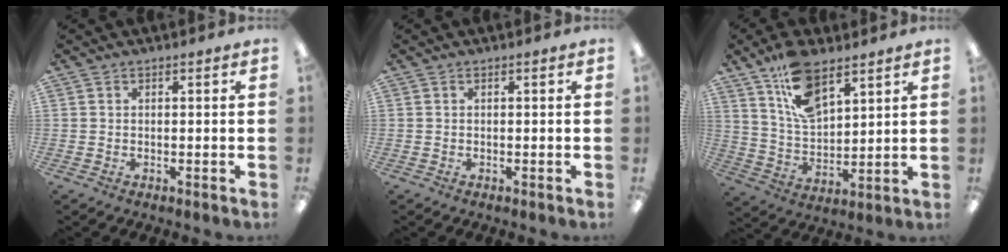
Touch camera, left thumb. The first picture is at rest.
{"total": 0.0}
{"total": 13.4, "force": [9.1, 6.3, 7.6], "torque": [-0.145, -0.034, 0.167]}